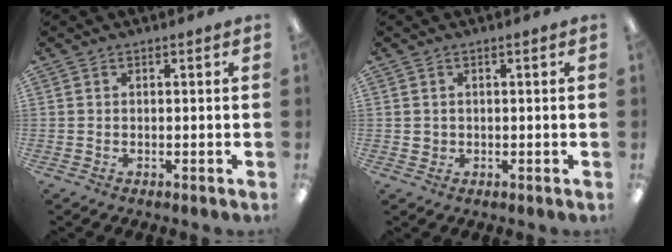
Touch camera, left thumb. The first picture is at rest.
{"total": 1.0, "force": [0.4, 0.9, 0.3], "torque": [-0.007, 0.004, 0.006]}